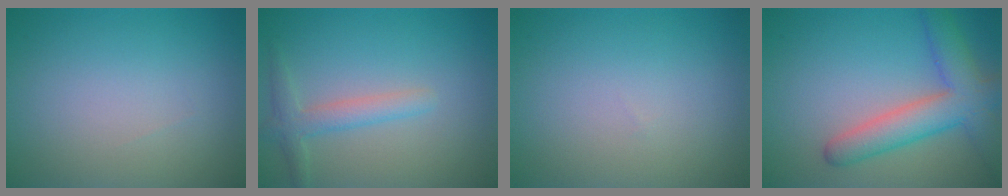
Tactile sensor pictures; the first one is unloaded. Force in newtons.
{"total": 2.4, "press": 2.4, "slide": 0.1}
{"total": 0.0}
{"total": 6.1, "press": 6.0, "slide": 0.3}